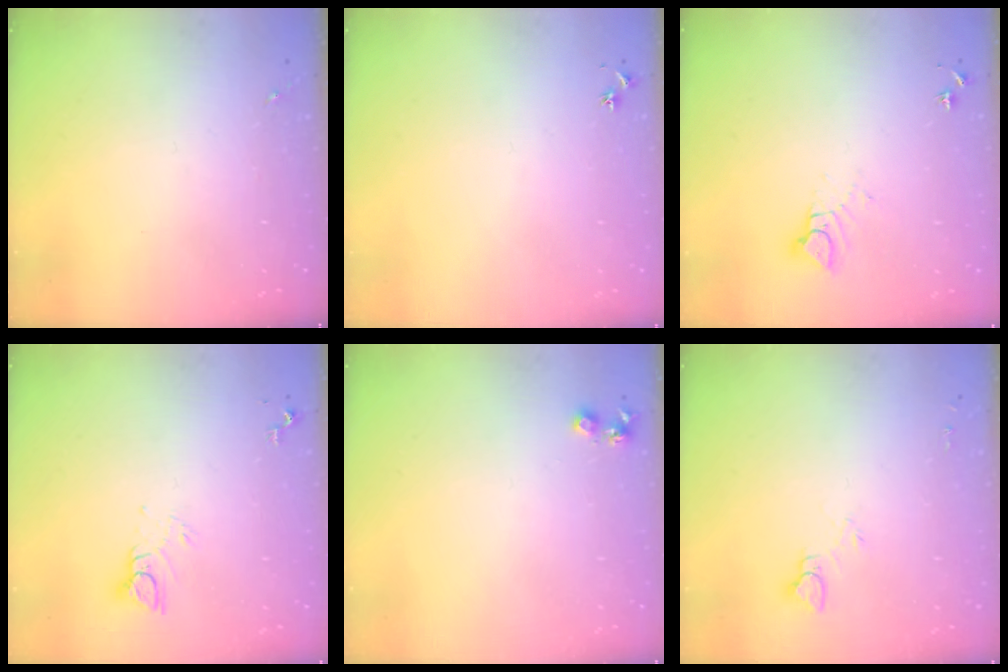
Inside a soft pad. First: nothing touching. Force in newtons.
{"total": 2.9, "press": 2.8, "slide": 0.3}
{"total": 6.3, "press": 6.3, "slide": 0.1}
{"total": 4.4, "press": 4.4, "slide": 0.4}
{"total": 4.8, "press": 4.7, "slide": 0.7}
{"total": 6.0, "press": 6.0, "slide": 0.4}